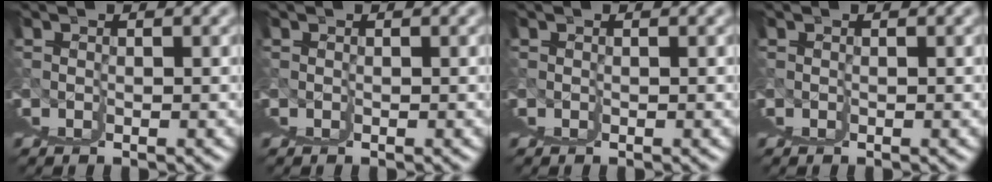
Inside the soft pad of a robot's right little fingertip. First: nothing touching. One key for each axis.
{"total": 0.0}
{"total": 0.0}
{"total": 0.0}